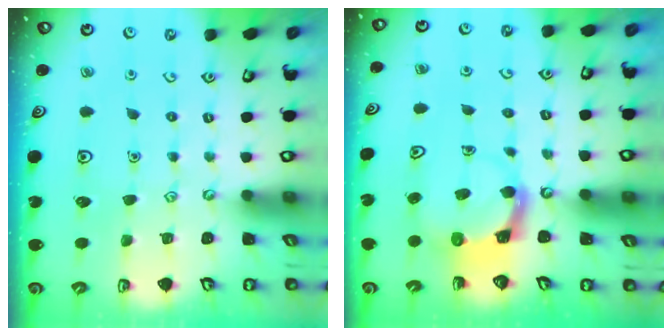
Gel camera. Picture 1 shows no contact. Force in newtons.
{"total": 3.9, "press": 3.9, "slide": 0.4}